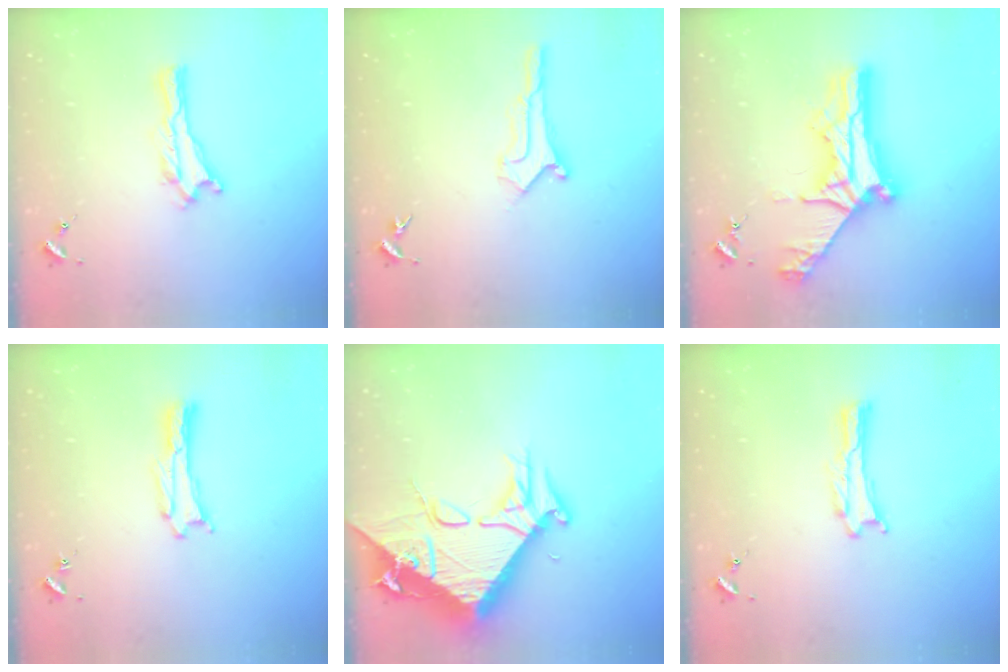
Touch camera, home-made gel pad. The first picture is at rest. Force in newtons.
{"total": 0.9, "press": 0.9, "slide": 0.1}
{"total": 13.8, "press": 13.8, "slide": 1.0}
{"total": 0.0}
{"total": 17.0, "press": 16.9, "slide": 1.6}
{"total": 0.0}